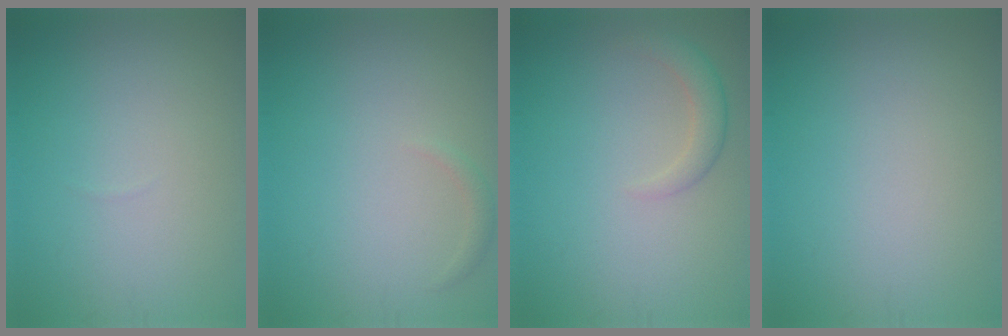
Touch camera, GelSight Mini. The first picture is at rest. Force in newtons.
{"total": 0.8, "press": 0.8, "slide": 0.0}
{"total": 2.1, "press": 2.1, "slide": 0.2}
{"total": 0.0}